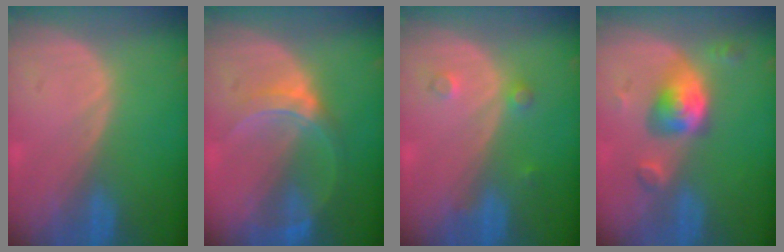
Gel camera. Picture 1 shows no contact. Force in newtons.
{"total": 6.3, "press": 5.6, "slide": 2.8}
{"total": 2.0, "press": 2.0, "slide": 0.2}
{"total": 5.5, "press": 5.3, "slide": 1.3}